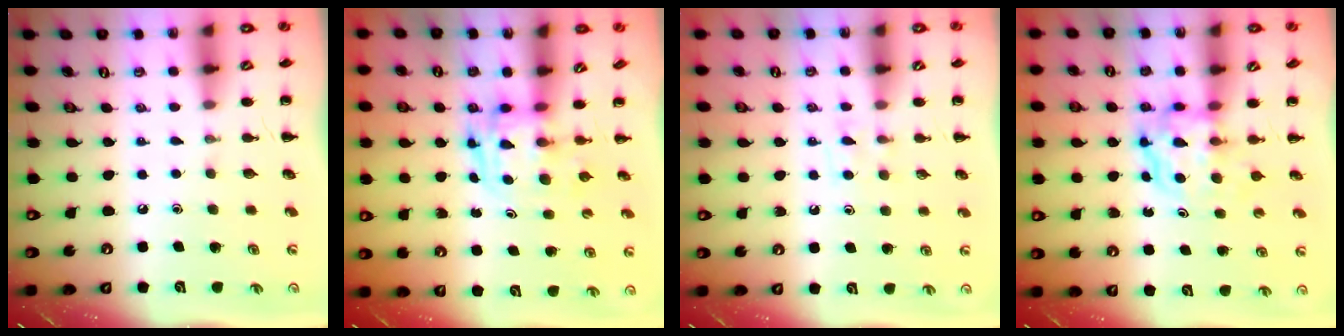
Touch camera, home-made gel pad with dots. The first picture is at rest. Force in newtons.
{"total": 3.1, "press": 3.1, "slide": 0.5}
{"total": 3.9, "press": 3.5, "slide": 1.7}
{"total": 4.0, "press": 3.9, "slide": 0.4}